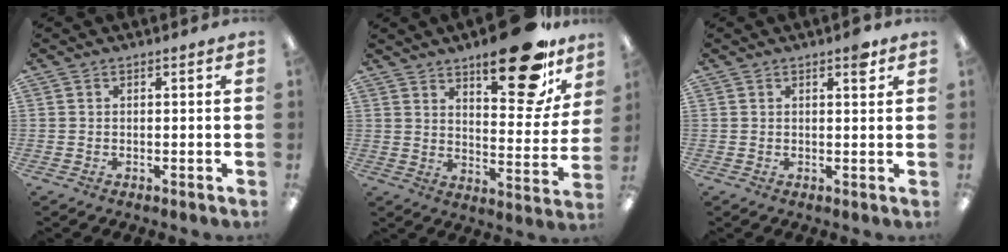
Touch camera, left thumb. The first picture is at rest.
{"total": 21.0, "force": [14.2, 8.0, 13.3], "torque": [-0.171, -0.091, 0.226]}
{"total": 3.0, "force": [1.9, 1.0, 2.0], "torque": [-0.020, -0.006, 0.027]}